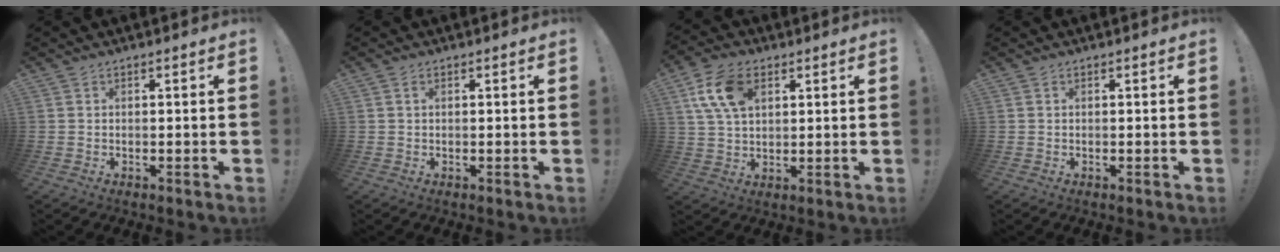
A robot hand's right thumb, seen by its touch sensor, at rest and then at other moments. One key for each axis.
{"total": 0.8, "fx": 0.3, "fy": 0.5, "fz": 0.6, "tx": -0.019, "ty": 0.005, "tz": 0.007}
{"total": 12.3, "fx": 4.7, "fy": 7.7, "fz": 8.4, "tx": -0.160, "ty": 0.002, "tz": 0.090}
{"total": 0.0}